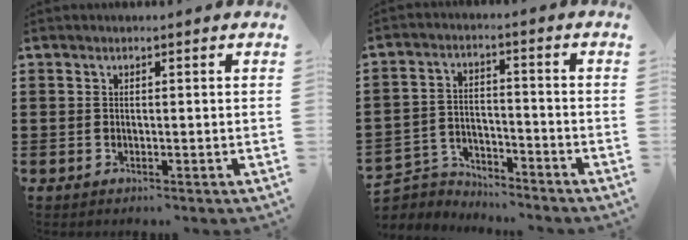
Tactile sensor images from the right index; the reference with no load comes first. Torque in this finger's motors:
{"motor_torque": [-0.21, -0.18, -0.01, 0.00]}